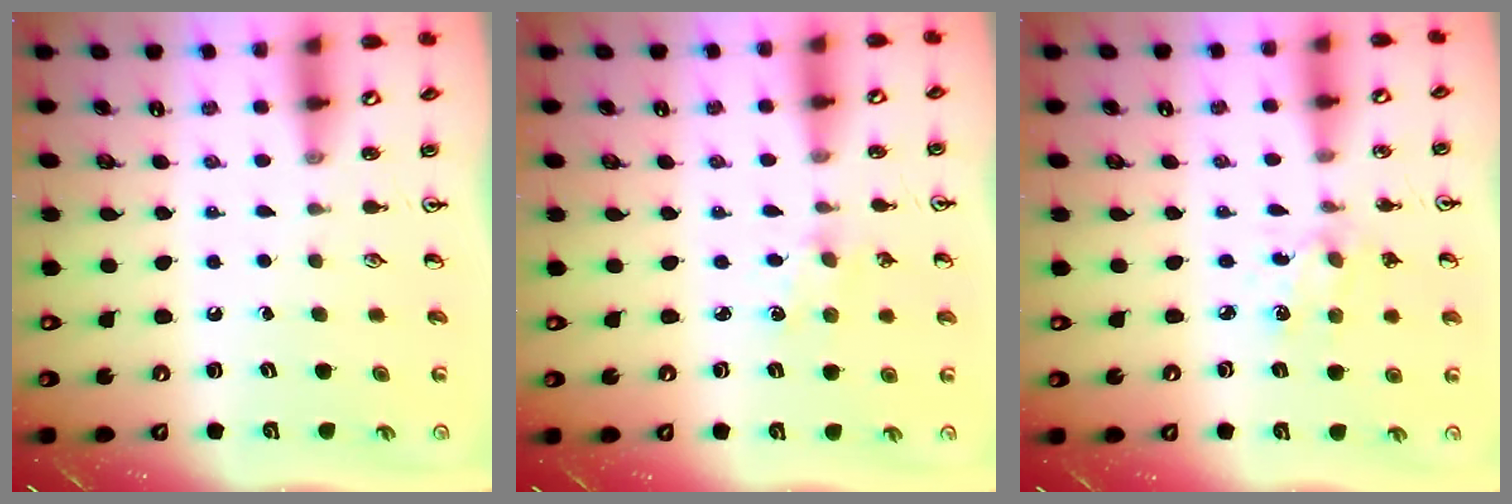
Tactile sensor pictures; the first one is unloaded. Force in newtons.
{"total": 1.3, "press": 1.3, "slide": 0.2}
{"total": 2.6, "press": 2.5, "slide": 0.8}